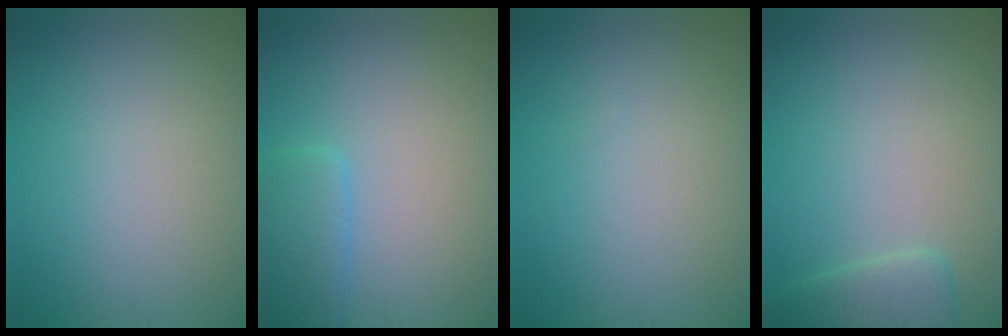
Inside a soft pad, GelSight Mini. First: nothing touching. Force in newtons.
{"total": 3.0, "press": 3.0, "slide": 0.2}
{"total": 0.0}
{"total": 2.6, "press": 2.6, "slide": 0.2}